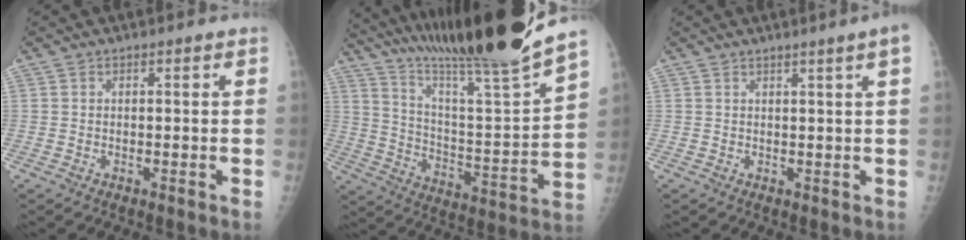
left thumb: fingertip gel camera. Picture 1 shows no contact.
{"total": 24.3, "force": [20.6, -0.7, 12.8], "torque": [-0.195, -0.116, 0.335]}
{"total": 3.0, "force": [1.6, -0.9, 2.5], "torque": [-0.037, -0.006, 0.026]}